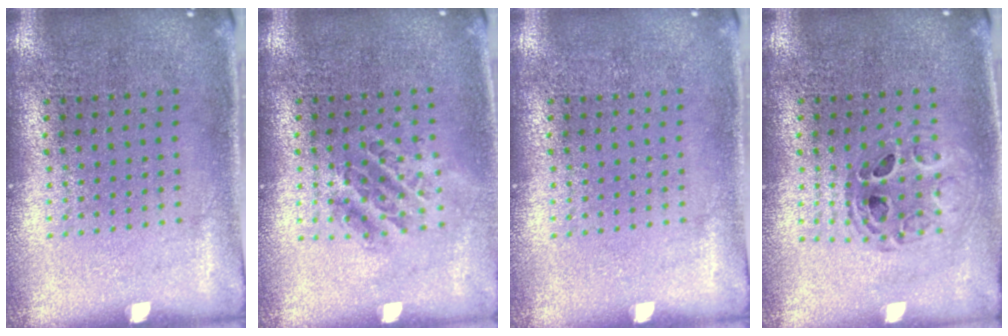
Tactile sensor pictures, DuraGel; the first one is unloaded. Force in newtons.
{"total": 1.1, "press": 0.9, "slide": 0.5}
{"total": 0.0}
{"total": 0.8, "press": 0.8, "slide": 0.0}